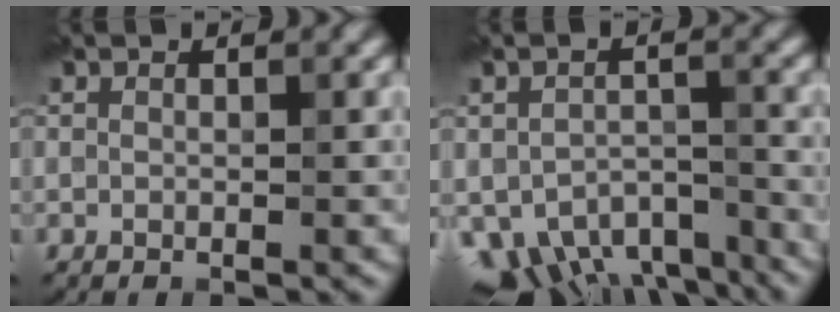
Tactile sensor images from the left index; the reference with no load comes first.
{"total": 7.8, "force": [-5.3, 4.1, 3.9], "torque": [-0.063, -0.028, -0.071]}